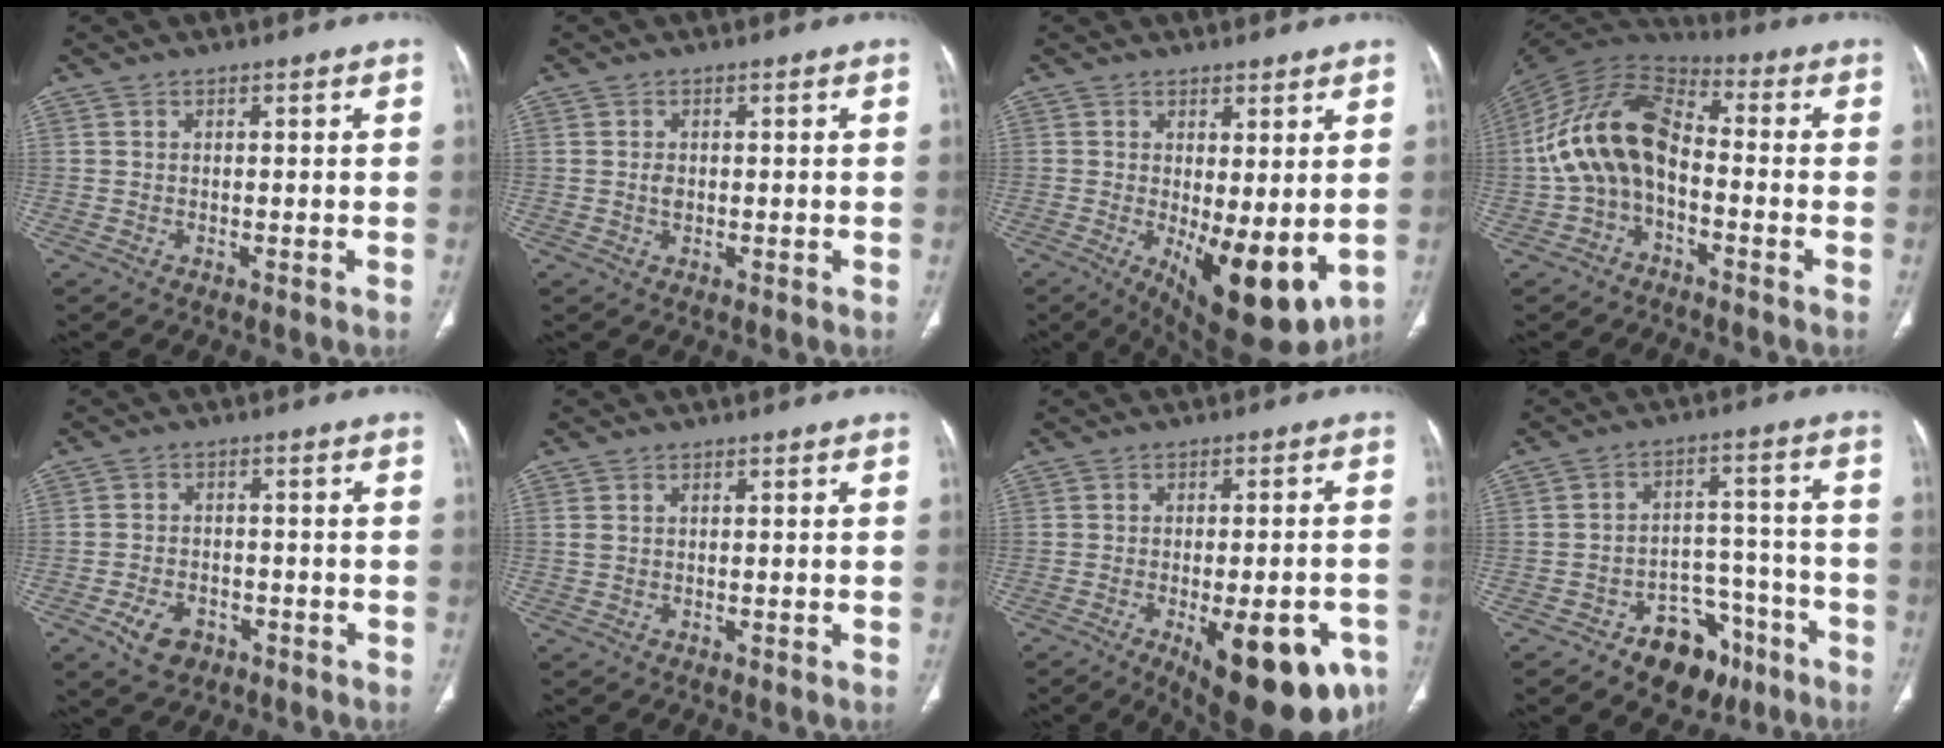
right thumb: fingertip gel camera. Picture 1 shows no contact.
{"total": 1.5, "force": [0.0, 1.1, 1.0], "torque": [-0.016, 0.001, 0.002]}
{"total": 12.7, "force": [-2.0, 4.9, 11.5], "torque": [-0.162, -0.030, -0.011]}
{"total": 15.3, "force": [-2.3, 9.4, 11.8], "torque": [-0.220, 0.055, -0.053]}
{"total": 5.9, "force": [-3.0, 3.9, 3.1], "torque": [-0.049, 0.019, -0.045]}
{"total": 1.3, "force": [0.3, 0.9, 0.9], "torque": [-0.029, 0.010, 0.013]}
{"total": 18.3, "force": [-8.0, 6.9, 14.9], "torque": [-0.138, 0.016, -0.093]}
{"total": 11.8, "force": [-7.3, 7.6, 5.2], "torque": [-0.033, 0.073, -0.103]}